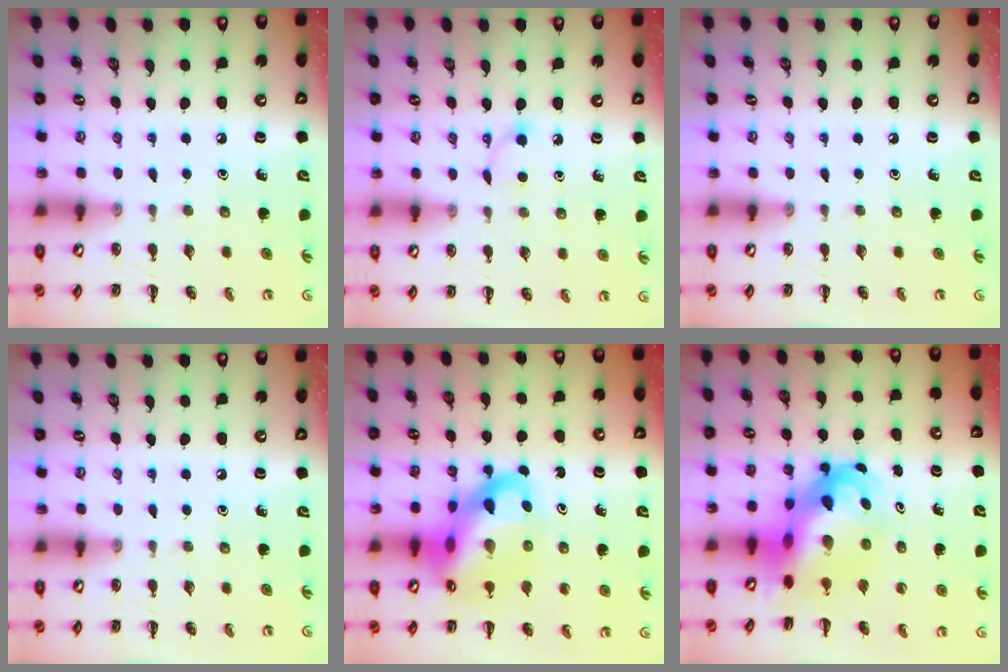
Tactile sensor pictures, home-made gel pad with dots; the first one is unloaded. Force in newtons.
{"total": 2.8, "press": 2.7, "slide": 0.9}
{"total": 0.0}
{"total": 0.0}
{"total": 18.0, "press": 17.5, "slide": 4.2}
{"total": 10.1, "press": 9.7, "slide": 2.8}